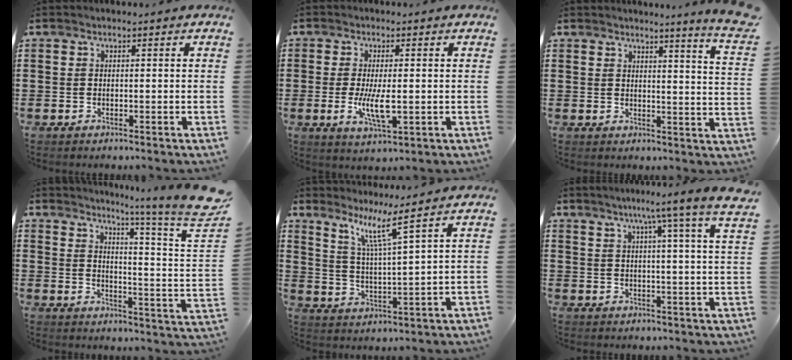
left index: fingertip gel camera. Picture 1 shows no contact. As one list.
[{"total": 6.1, "force": [-0.8, 1.8, 5.8], "torque": [-0.120, -0.009, -0.019]}, {"total": 4.2, "force": [3.6, -1.4, 1.7], "torque": [-0.038, -0.033, 0.056]}, {"total": 7.3, "force": [5.8, -1.7, 4.2], "torque": [-0.086, -0.053, 0.088]}, {"total": 6.7, "force": [5.0, -0.5, 4.4], "torque": [-0.095, -0.026, 0.082]}, {"total": 7.3, "force": [4.9, -1.2, 5.3], "torque": [-0.103, -0.028, 0.073]}]